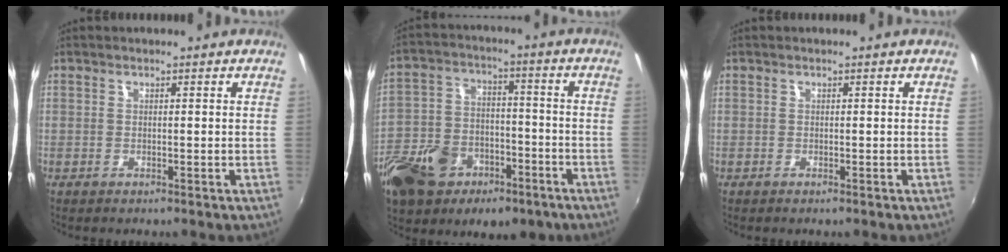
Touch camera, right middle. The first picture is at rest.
{"total": 23.1, "force": [-12.0, 14.9, 13.0], "torque": [-0.314, -0.013, -0.192]}
{"total": 0.0}